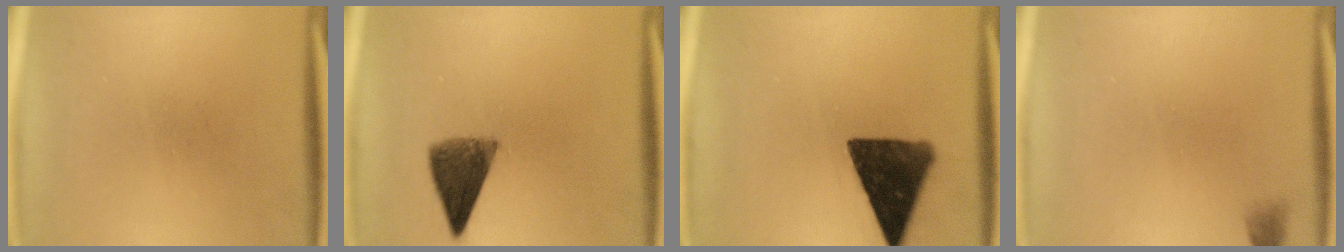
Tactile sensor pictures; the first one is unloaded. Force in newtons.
{"total": 6.8}
{"total": 13.2}
{"total": 1.2}